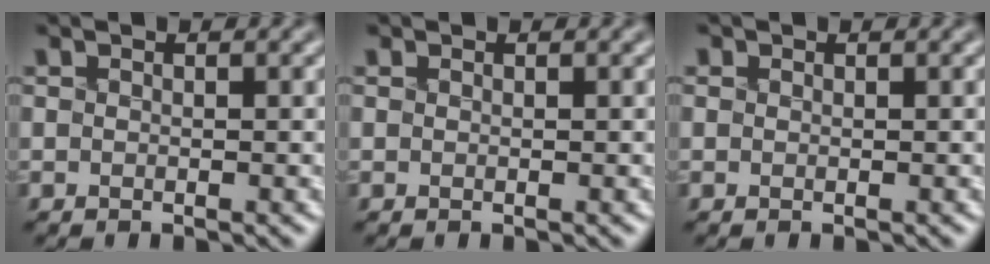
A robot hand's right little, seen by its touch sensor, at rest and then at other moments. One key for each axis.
{"total": 0.0}
{"total": 1.2, "fx": 0.6, "fy": 0.9, "fz": 0.5, "tx": -0.008, "ty": 0.012, "tz": 0.003}